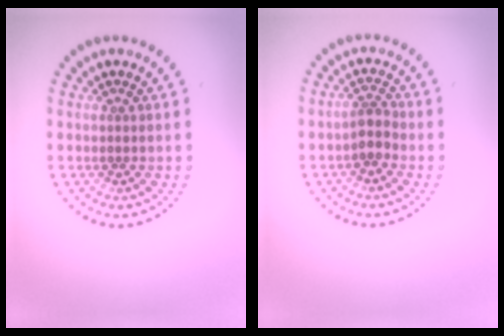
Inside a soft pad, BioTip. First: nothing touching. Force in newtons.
{"total": 1.7, "press": 1.5, "slide": 0.8}